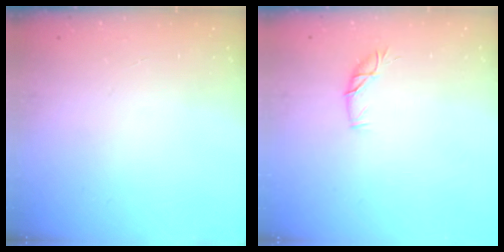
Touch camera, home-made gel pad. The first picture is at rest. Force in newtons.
{"total": 6.1, "press": 6.1, "slide": 0.6}